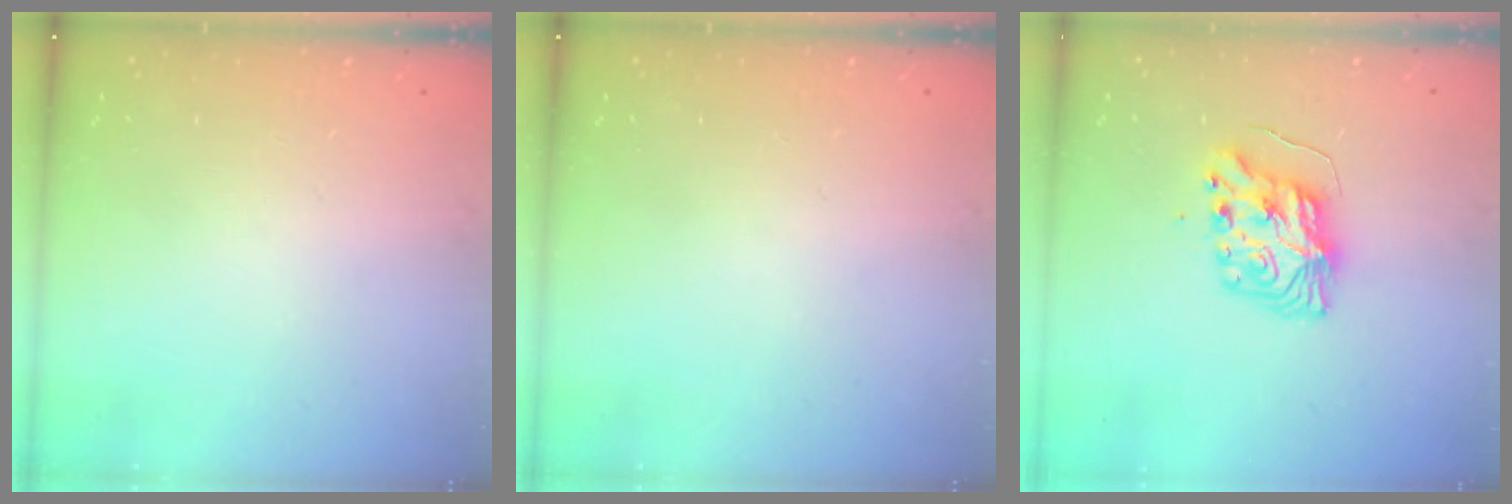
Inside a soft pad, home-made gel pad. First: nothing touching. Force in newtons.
{"total": 0.0}
{"total": 9.1, "press": 9.0, "slide": 0.6}